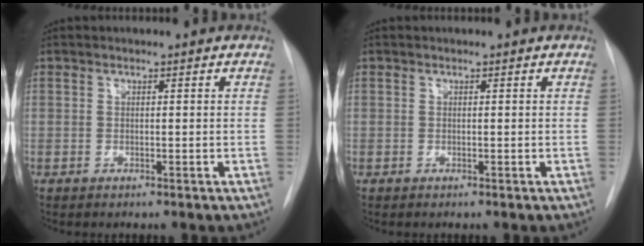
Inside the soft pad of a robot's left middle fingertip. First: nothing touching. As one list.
[{"total": 0.0}]